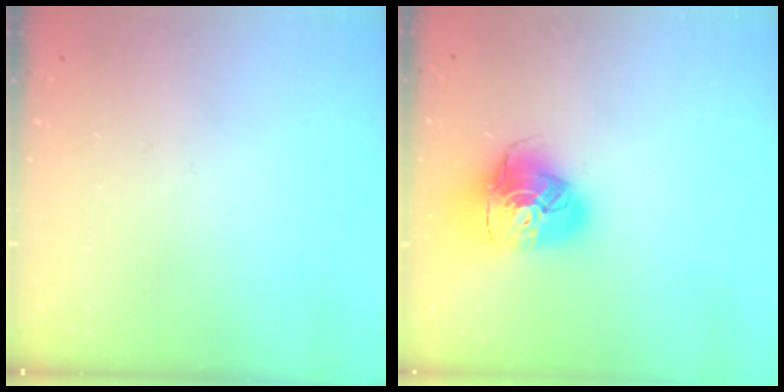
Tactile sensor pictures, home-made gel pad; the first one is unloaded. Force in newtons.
{"total": 14.4, "press": 14.3, "slide": 1.8}